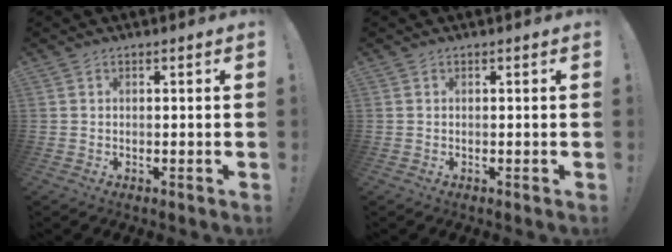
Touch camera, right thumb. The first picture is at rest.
{"total": 0.0}